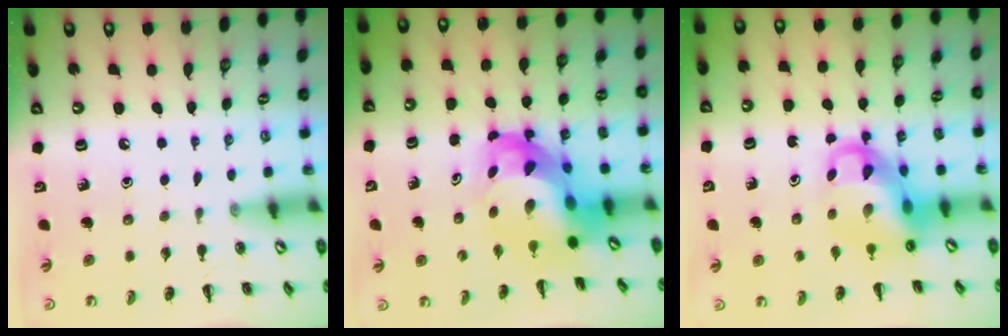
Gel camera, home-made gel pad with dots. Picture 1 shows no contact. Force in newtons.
{"total": 8.0, "press": 7.6, "slide": 2.4}
{"total": 8.6, "press": 8.3, "slide": 2.3}